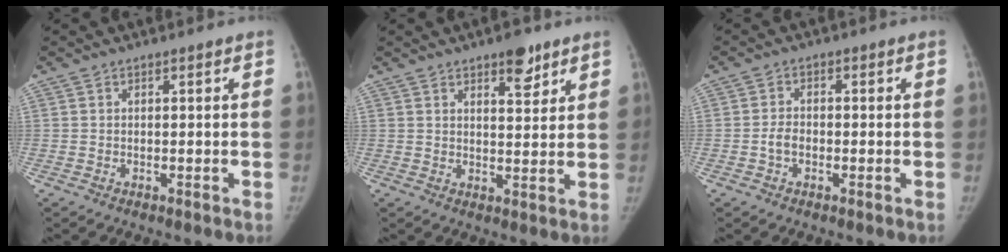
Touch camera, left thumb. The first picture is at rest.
{"total": 5.6, "force": [3.6, 2.3, 3.6], "torque": [-0.030, -0.023, 0.052]}
{"total": 2.8, "force": [-1.1, 2.0, 1.7], "torque": [-0.024, 0.012, -0.022]}